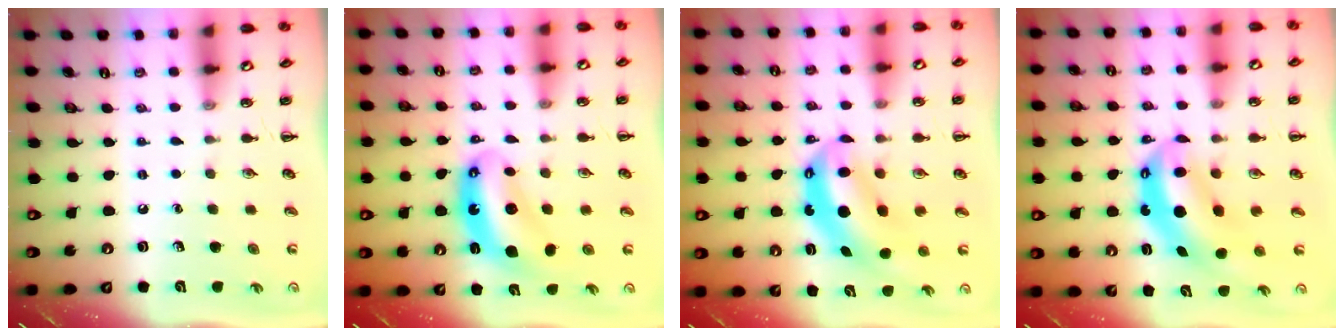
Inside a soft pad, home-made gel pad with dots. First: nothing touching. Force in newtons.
{"total": 7.6, "press": 7.3, "slide": 2.0}
{"total": 8.2, "press": 8.0, "slide": 1.9}
{"total": 8.2, "press": 8.0, "slide": 1.9}